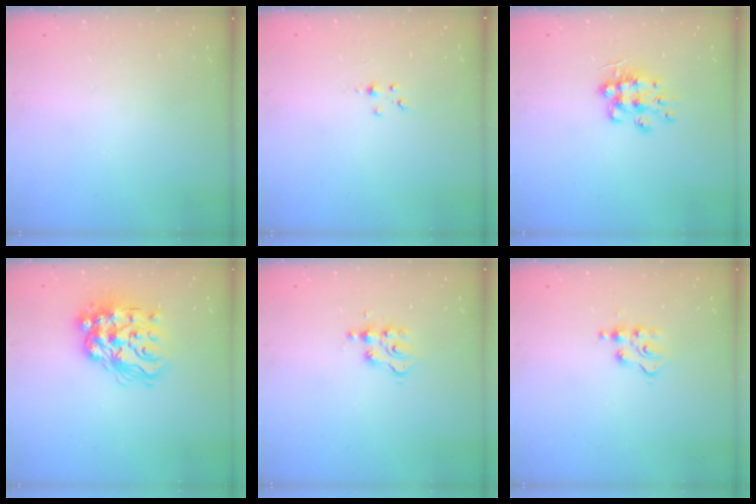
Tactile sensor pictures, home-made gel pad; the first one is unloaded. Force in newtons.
{"total": 1.8, "press": 1.7, "slide": 0.3}
{"total": 9.4, "press": 9.4, "slide": 0.6}
{"total": 18.1, "press": 18.1, "slide": 1.3}
{"total": 2.9, "press": 2.9, "slide": 0.4}
{"total": 4.0, "press": 4.0, "slide": 0.3}